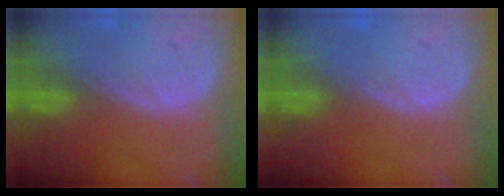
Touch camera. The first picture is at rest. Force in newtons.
{"total": 0.0}